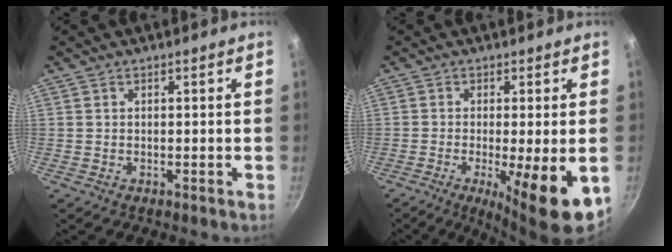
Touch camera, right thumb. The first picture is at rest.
{"total": 11.2, "force": [-3.1, 2.1, 10.6], "torque": [-0.162, -0.012, -0.041]}